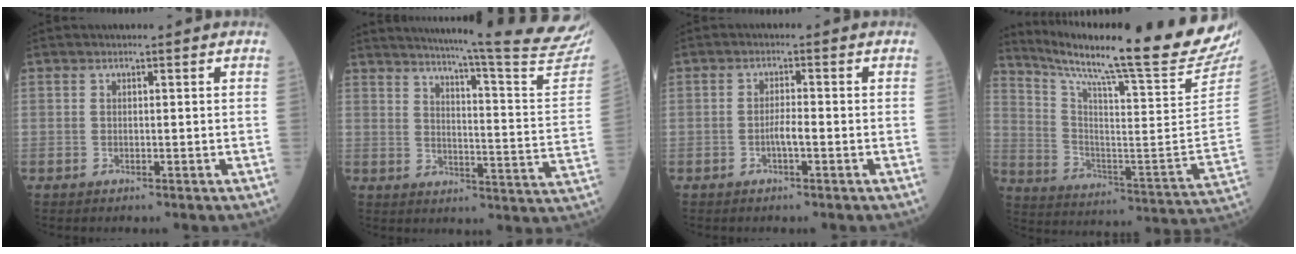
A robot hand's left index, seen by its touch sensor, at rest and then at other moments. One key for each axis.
{"total": 24.8, "fx": 22.9, "fy": -2.0, "fz": 9.4, "tx": -0.145, "ty": -0.124, "tz": 0.270}
{"total": 2.2, "fx": -0.8, "fy": 0.3, "fz": 2.0, "tx": -0.035, "ty": 0.002, "tz": -0.016}
{"total": 27.0, "fx": 23.8, "fy": -2.1, "fz": 12.6, "tx": -0.218, "ty": -0.110, "tz": 0.339}